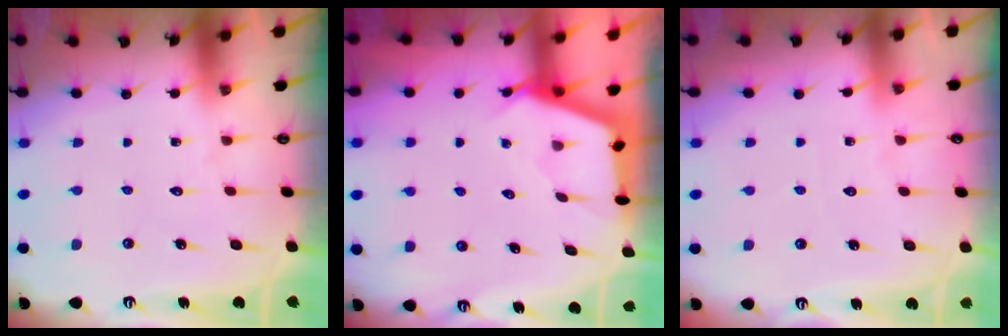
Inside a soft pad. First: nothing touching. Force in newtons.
{"total": 3.0, "press": 3.0, "slide": 0.4}
{"total": 2.0, "press": 2.0, "slide": 0.4}